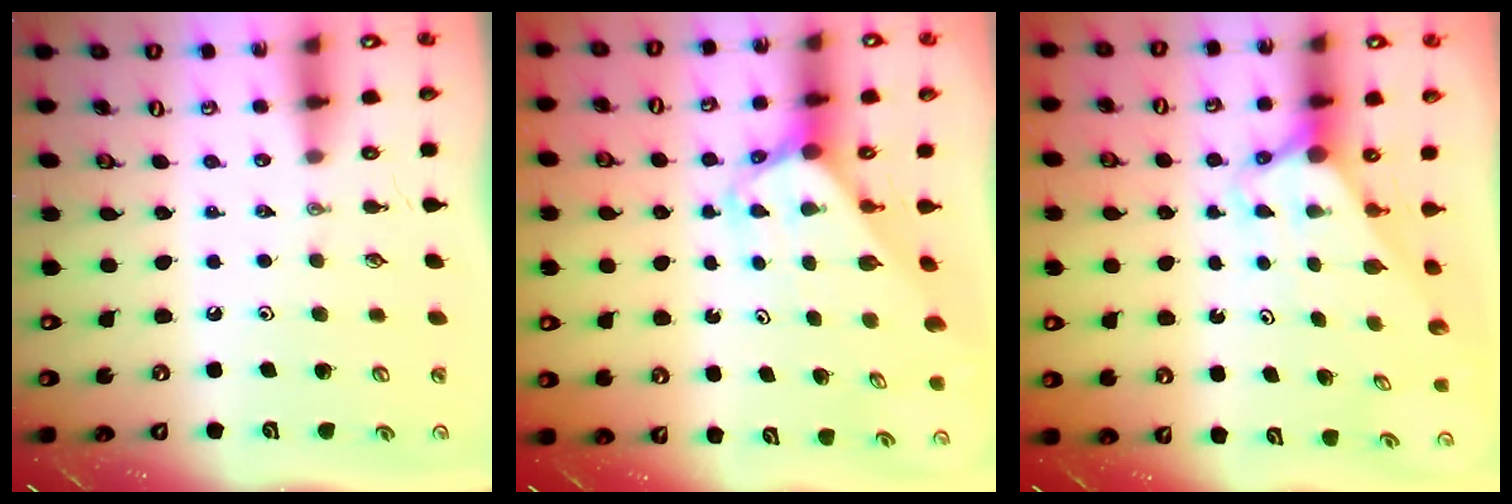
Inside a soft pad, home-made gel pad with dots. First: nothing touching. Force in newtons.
{"total": 2.4, "press": 2.4, "slide": 0.2}
{"total": 2.7, "press": 2.7, "slide": 0.0}